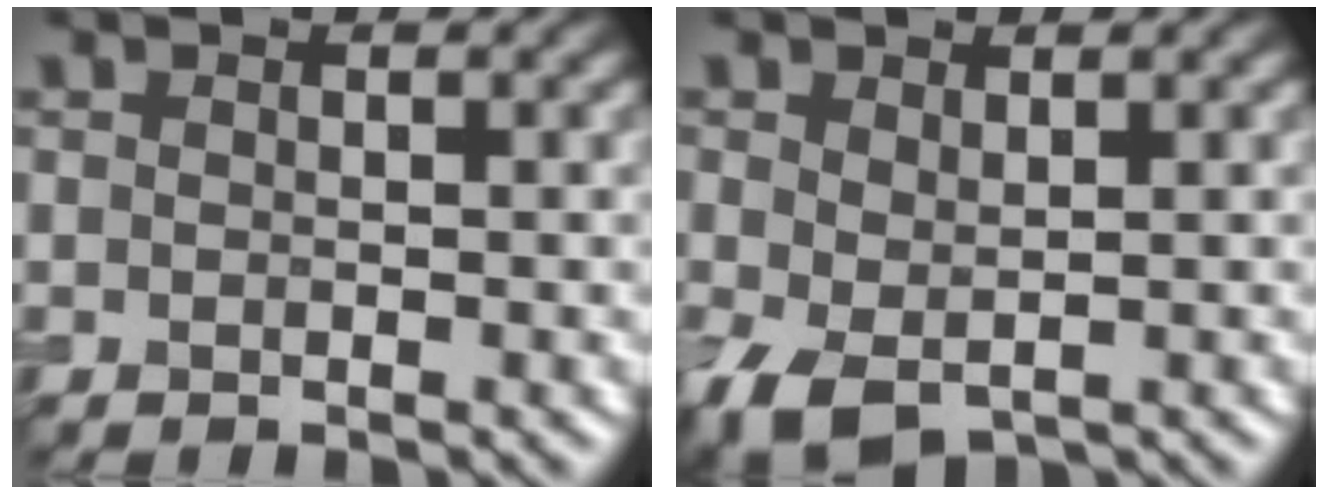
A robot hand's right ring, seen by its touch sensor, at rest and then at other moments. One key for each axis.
{"total": 3.4, "fx": -0.6, "fy": 2.2, "fz": 2.5, "tx": -0.065, "ty": -0.011, "tz": -0.007}